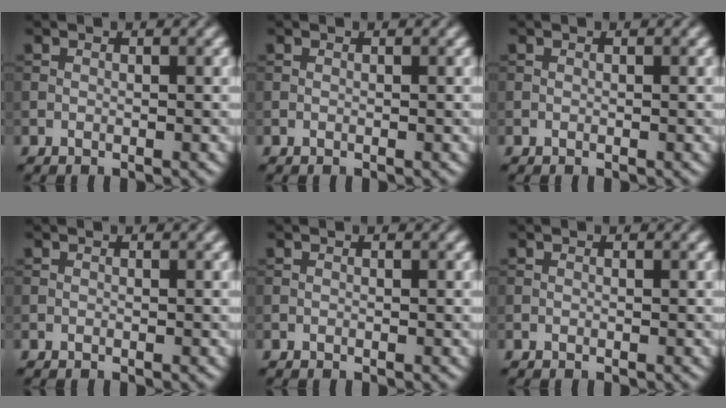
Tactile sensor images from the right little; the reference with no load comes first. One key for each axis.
{"total": 0.0}
{"total": 0.0}
{"total": 0.0}
{"total": 0.0}
{"total": 0.0}